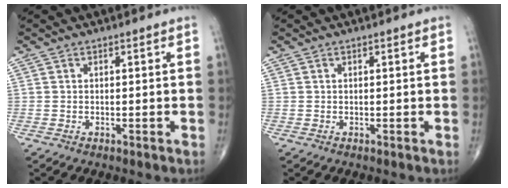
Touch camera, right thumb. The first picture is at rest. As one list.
[{"total": 0.0}]